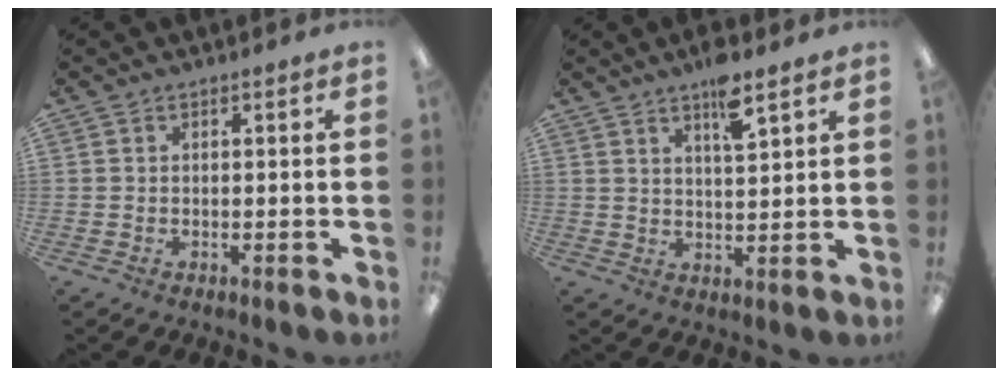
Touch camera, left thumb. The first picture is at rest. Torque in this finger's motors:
{"motor_torque": [1.13, 0.16, 1.62, -0.48, 0.02]}